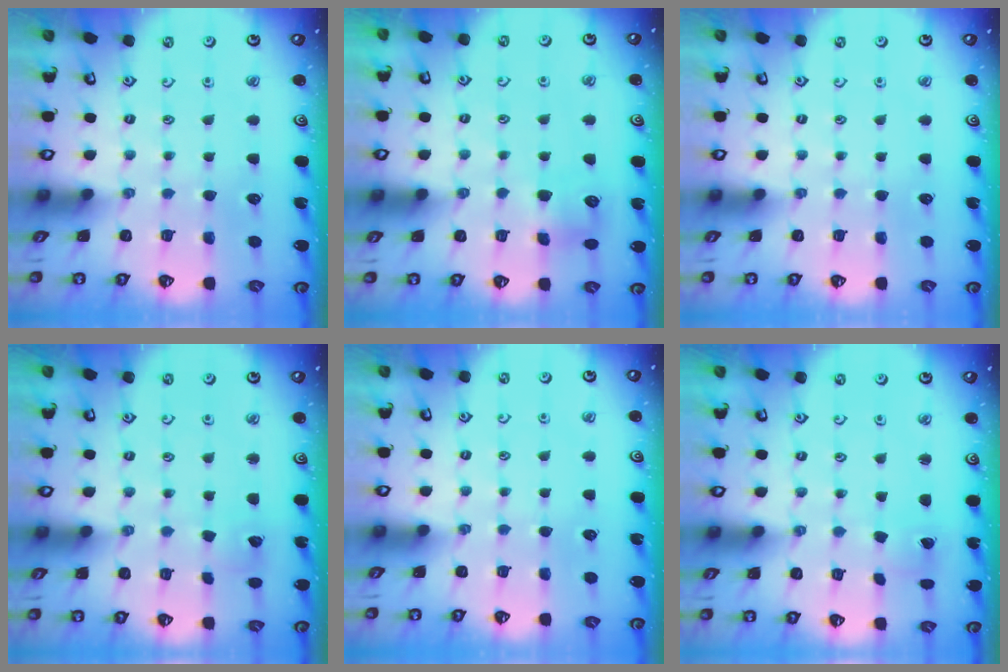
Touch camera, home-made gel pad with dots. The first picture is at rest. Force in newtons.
{"total": 6.3, "press": 6.3, "slide": 0.6}
{"total": 0.0}
{"total": 2.1, "press": 2.1, "slide": 0.2}
{"total": 0.0}
{"total": 0.0}